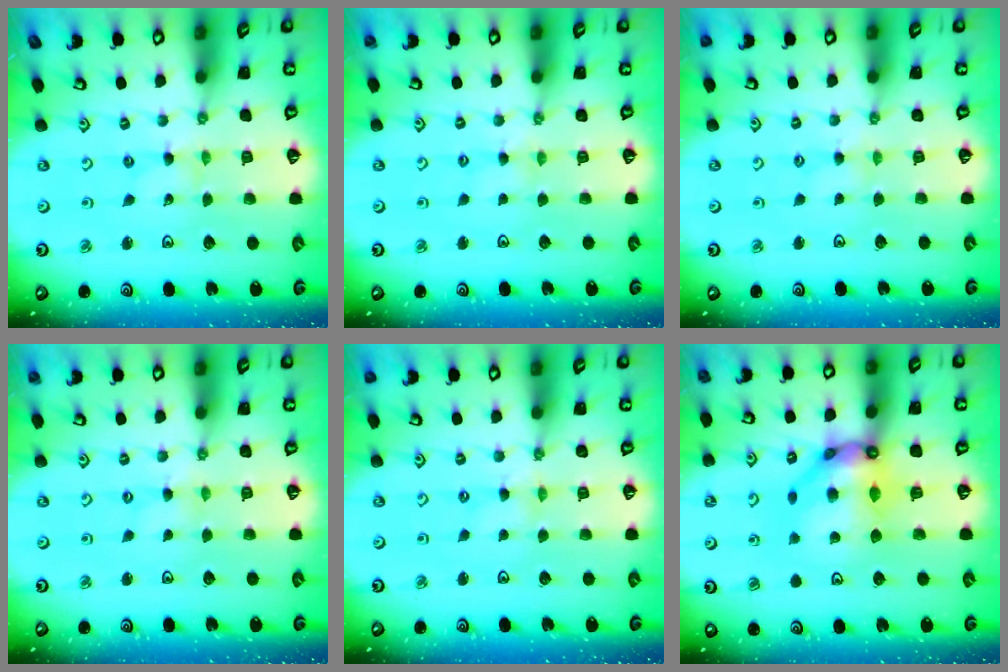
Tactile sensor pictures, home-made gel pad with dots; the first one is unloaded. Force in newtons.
{"total": 2.4, "press": 2.4, "slide": 0.4}
{"total": 2.5, "press": 2.5, "slide": 0.4}
{"total": 0.9, "press": 0.9, "slide": 0.1}
{"total": 0.0}
{"total": 12.9, "press": 12.8, "slide": 1.2}